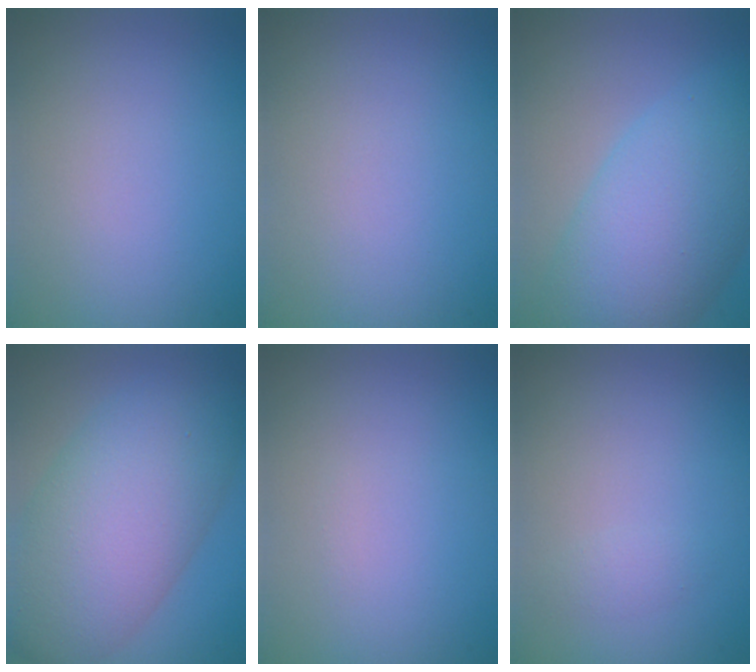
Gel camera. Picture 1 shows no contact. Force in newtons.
{"total": 0.0}
{"total": 9.1, "press": 9.1, "slide": 0.3}
{"total": 10.4, "press": 10.4, "slide": 0.2}
{"total": 0.0}
{"total": 0.8, "press": 0.8, "slide": 0.1}